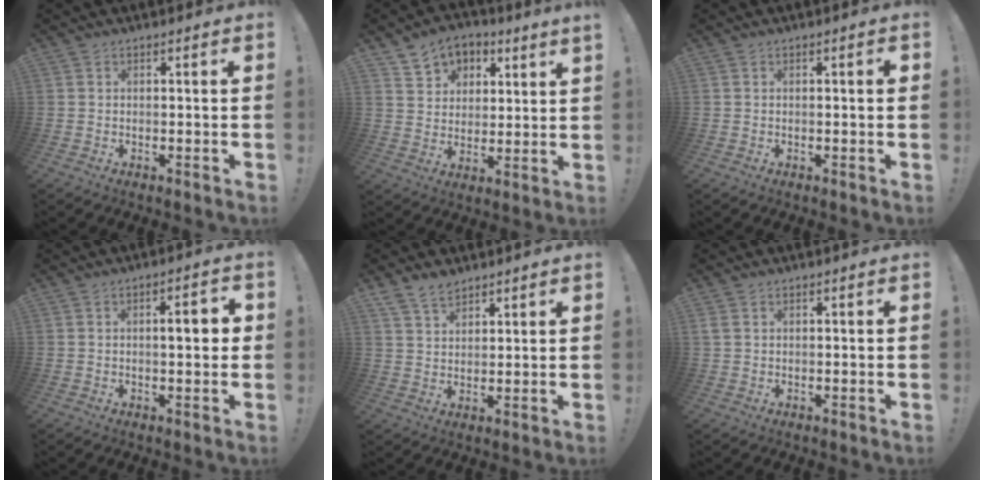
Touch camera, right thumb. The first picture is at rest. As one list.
[{"total": 7.6, "force": [5.4, 5.0, 2.0], "torque": [-0.034, -0.038, 0.103]}, {"total": 1.1, "force": [0.0, 0.0, 1.1], "torque": [-0.010, -0.003, -0.002]}, {"total": 5.4, "force": [0.3, 1.5, 5.1], "torque": [-0.062, -0.003, -0.004]}, {"total": 5.9, "force": [4.8, 2.8, 2.0], "torque": [-0.036, -0.024, 0.093]}, {"total": 1.5, "force": [0.7, 0.9, 0.9], "torque": [-0.020, 0.006, 0.013]}]